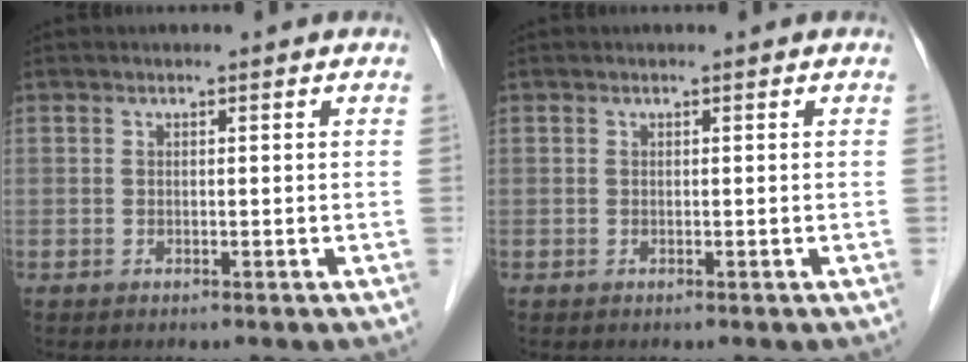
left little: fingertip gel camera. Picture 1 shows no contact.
{"total": 0.0}